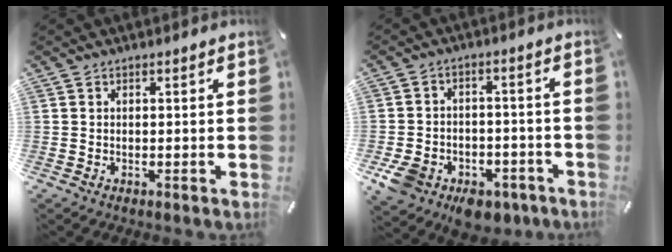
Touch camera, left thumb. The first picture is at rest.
{"total": 9.2, "force": [-5.0, 6.6, 3.9], "torque": [-0.074, 0.043, -0.084]}